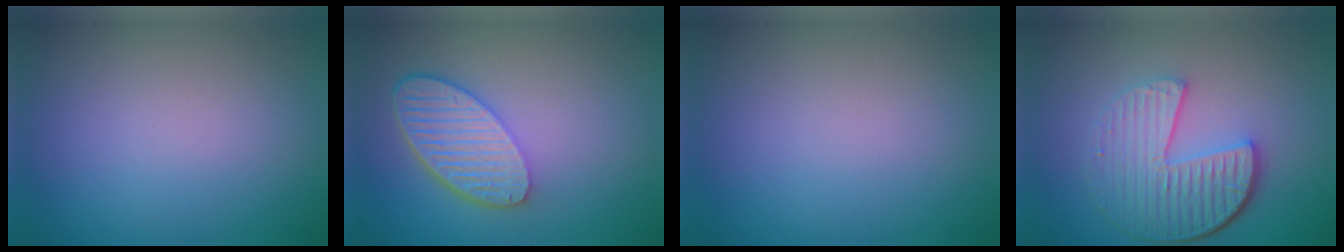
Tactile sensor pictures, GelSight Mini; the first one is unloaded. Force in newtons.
{"total": 5.8, "press": 4.5, "slide": 3.7}
{"total": 0.0}
{"total": 6.2, "press": 4.4, "slide": 4.4}